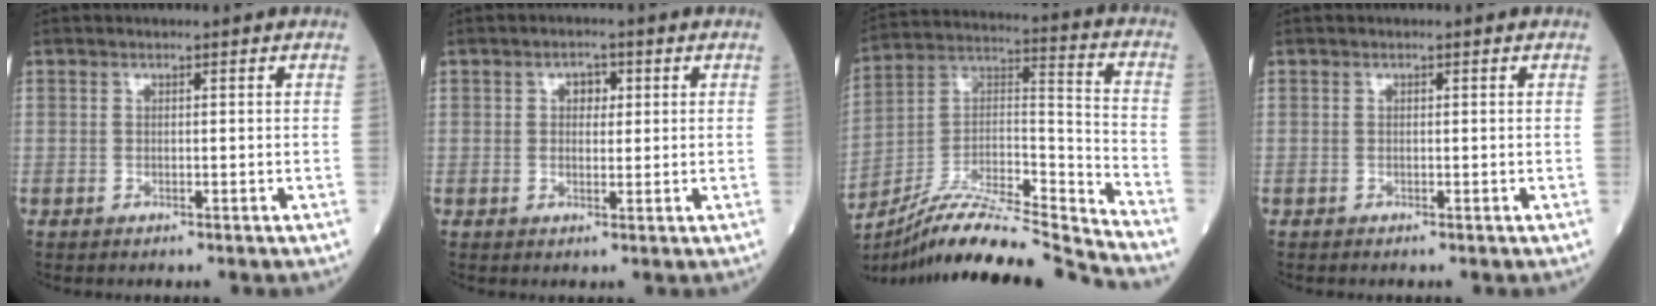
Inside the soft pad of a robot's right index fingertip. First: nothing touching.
{"total": 2.6, "force": [0.8, 1.6, 1.8], "torque": [-0.026, 0.007, 0.011]}
{"total": 20.3, "force": [-18.9, -0.8, 7.4], "torque": [-0.146, 0.025, -0.327]}
{"total": 0.0}